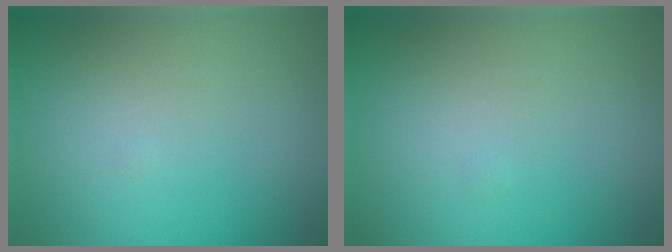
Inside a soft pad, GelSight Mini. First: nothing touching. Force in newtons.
{"total": 0.0}